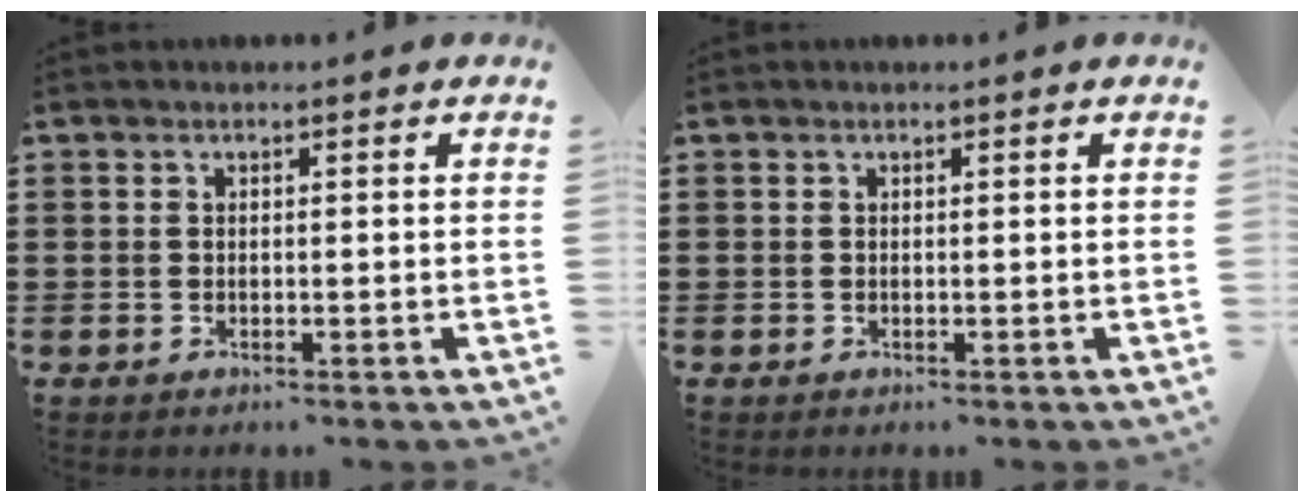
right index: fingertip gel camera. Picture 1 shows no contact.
{"total": 0.0}